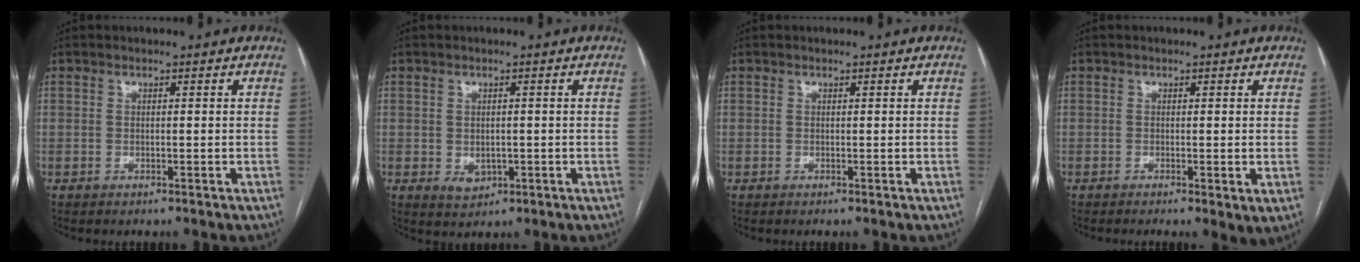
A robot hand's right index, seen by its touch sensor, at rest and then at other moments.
{"total": 2.8, "force": [-0.5, 2.2, 1.7], "torque": [-0.026, -0.001, 0.006]}
{"total": 0.0}
{"total": 2.8, "force": [-0.9, 0.7, 2.6], "torque": [-0.033, -0.009, -0.012]}